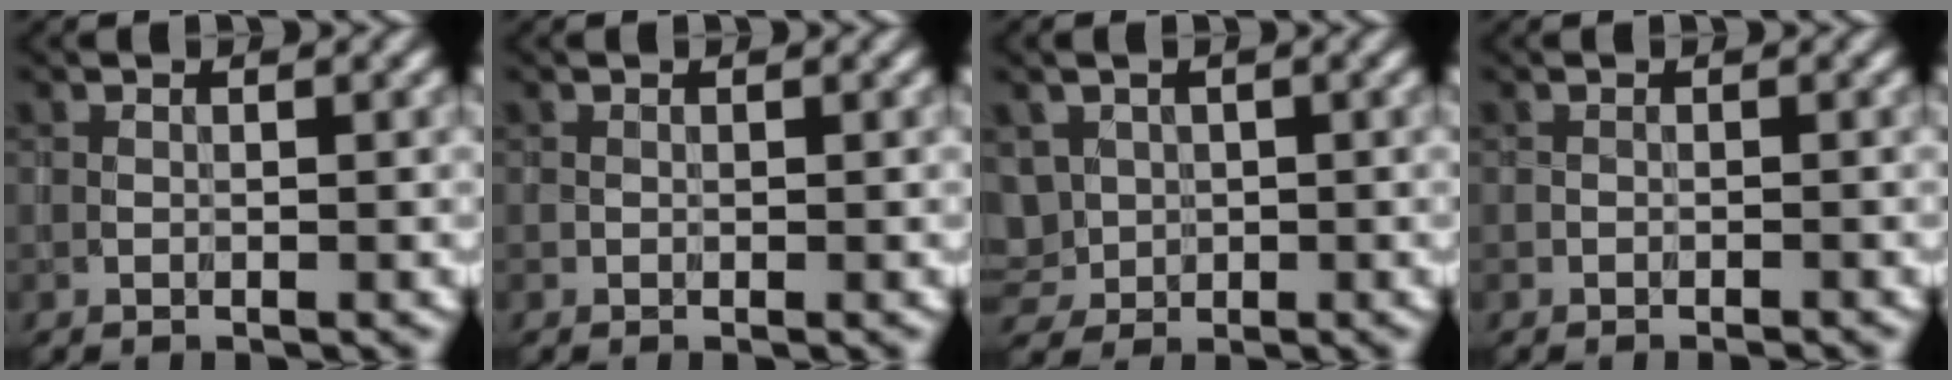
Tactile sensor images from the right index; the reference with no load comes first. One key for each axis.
{"total": 0.0}
{"total": 2.5, "fx": 0.2, "fy": 2.3, "fz": 0.9, "tx": -0.018, "ty": 0.002, "tz": 0.011}
{"total": 0.6, "fx": -0.6, "fy": -0.1, "fz": -0.1, "tx": 0.004, "ty": 0.003, "tz": -0.008}